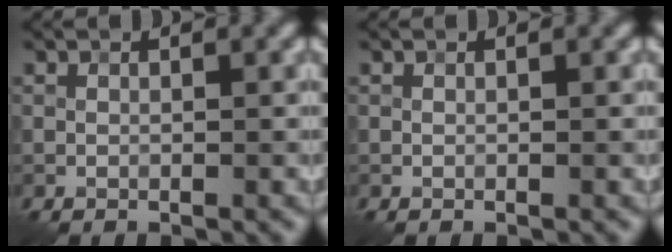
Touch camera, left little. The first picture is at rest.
{"total": 0.0}